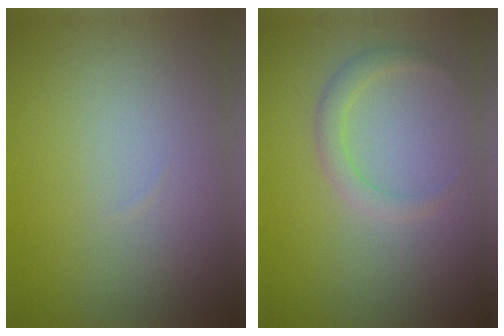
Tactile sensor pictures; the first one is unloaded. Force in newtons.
{"total": 2.0, "press": 2.0, "slide": 0.2}